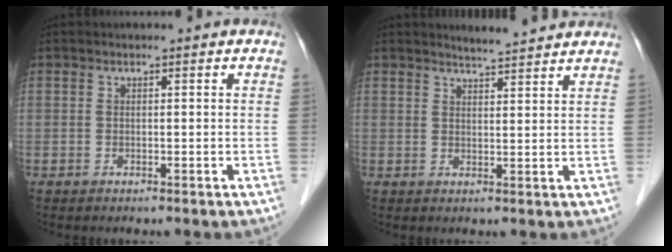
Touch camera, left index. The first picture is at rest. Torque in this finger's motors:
{"motor_torque": [-0.46, -0.45, 0.10, 0.03]}